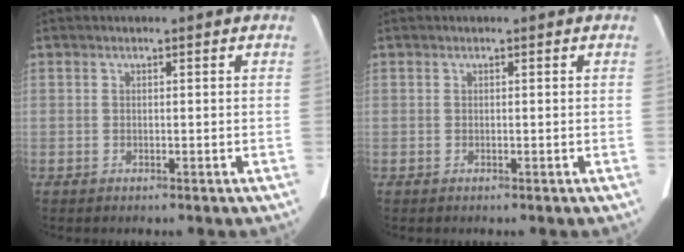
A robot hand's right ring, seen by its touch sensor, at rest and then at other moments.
{"total": 0.0}